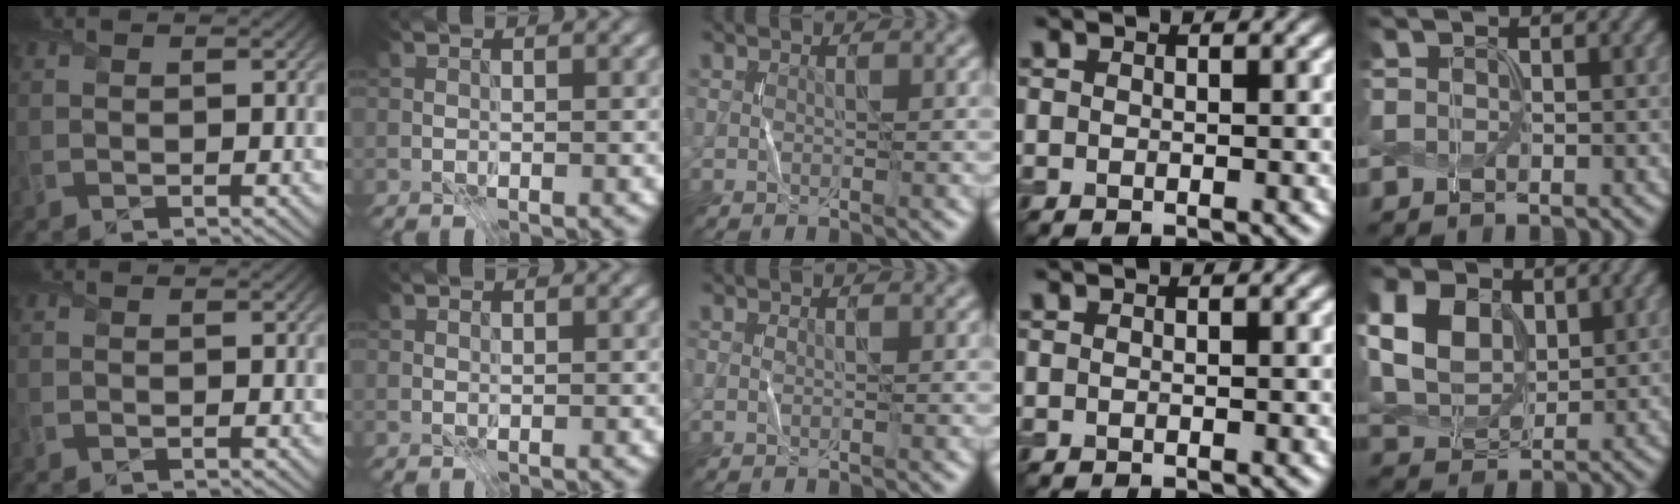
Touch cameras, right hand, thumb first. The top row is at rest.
{"little": {"total": 6.0, "force": [1.0, 4.6, 3.8], "torque": [-0.105, 0.003, 0.026]}}